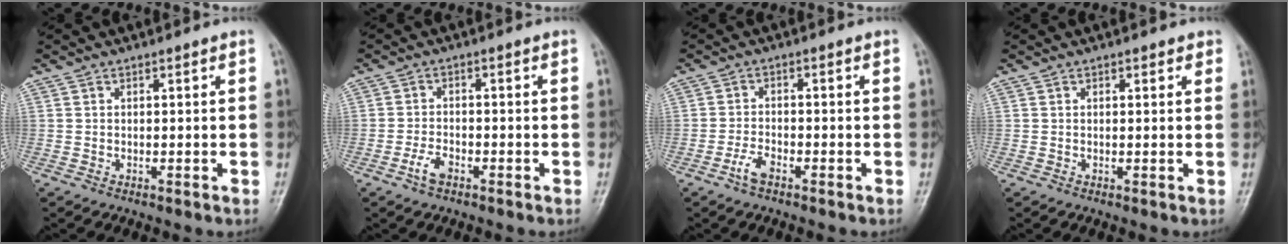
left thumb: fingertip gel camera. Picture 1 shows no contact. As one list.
[{"total": 3.2, "force": [-1.9, 1.6, 2.0], "torque": [-0.042, 0.012, -0.037]}, {"total": 3.1, "force": [-2.1, 1.3, 1.9], "torque": [-0.043, 0.013, -0.041]}, {"total": 1.4, "force": [0.8, 0.8, 0.7], "torque": [0.002, -0.002, 0.005]}]